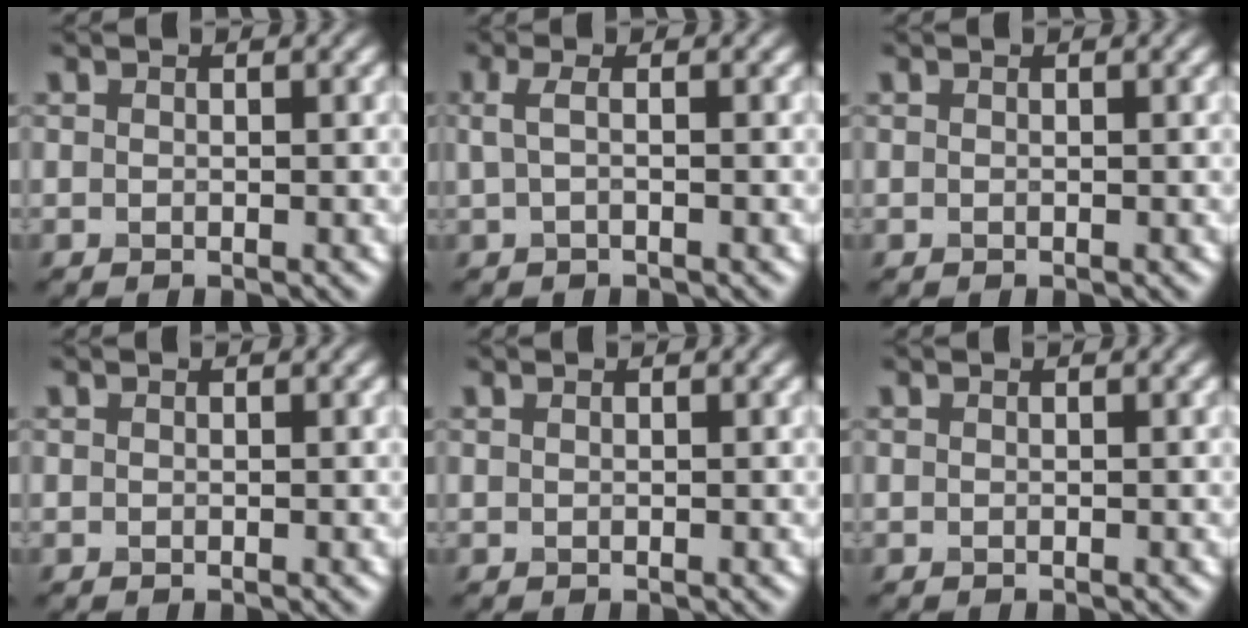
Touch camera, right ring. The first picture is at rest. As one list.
[{"total": 1.6, "force": [0.2, 0.4, 1.5], "torque": [-0.036, 0.002, 0.000]}, {"total": 0.0}, {"total": 0.0}, {"total": 0.0}, {"total": 0.0}]